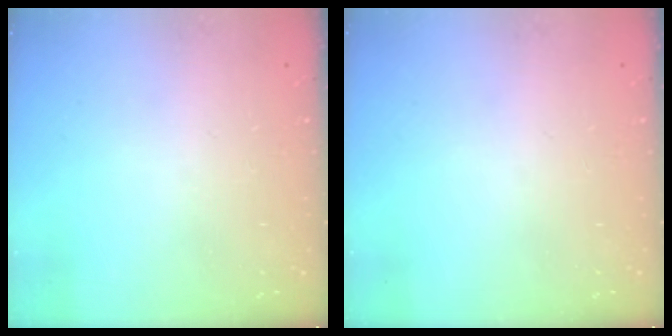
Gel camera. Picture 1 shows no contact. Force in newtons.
{"total": 0.0}